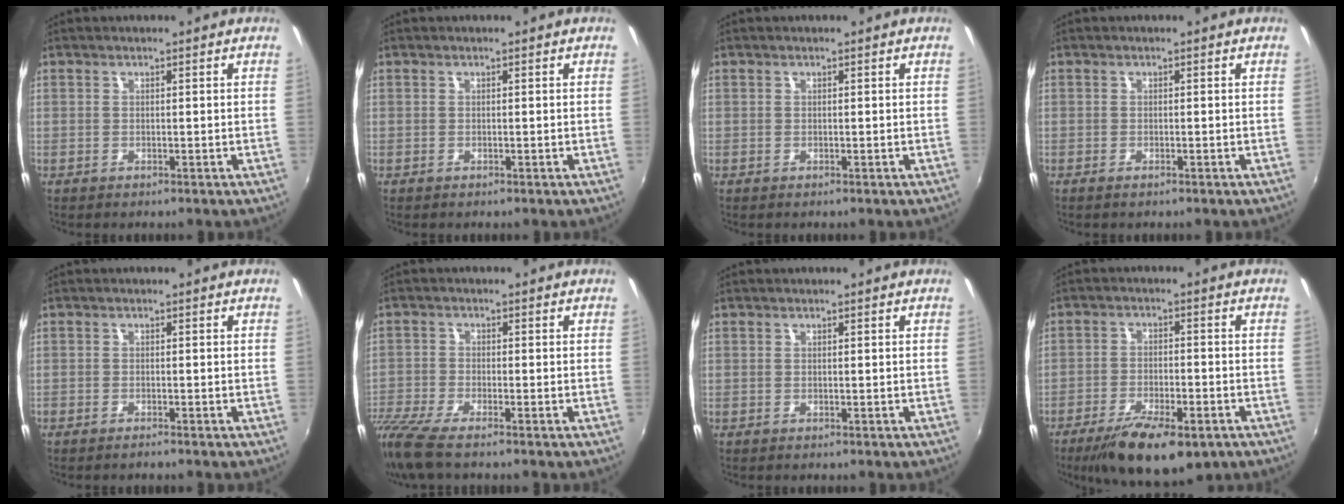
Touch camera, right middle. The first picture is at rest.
{"total": 0.0}
{"total": 0.0}
{"total": 0.7, "force": [-0.5, 0.2, 0.3], "torque": [-0.009, -0.003, -0.009]}
{"total": 0.8, "force": [-0.8, 0.0, 0.2], "torque": [-0.006, -0.005, -0.018]}
{"total": 8.3, "force": [-6.7, 1.4, 4.7], "torque": [-0.124, -0.036, -0.129]}
{"total": 0.0}
{"total": 14.0, "force": [-9.1, 4.8, 9.5], "torque": [-0.184, -0.030, -0.144]}